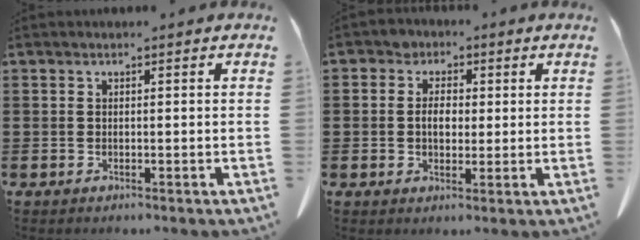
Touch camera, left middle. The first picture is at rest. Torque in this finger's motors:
{"motor_torque": [1.20, 0.94, 0.26, 0.03]}